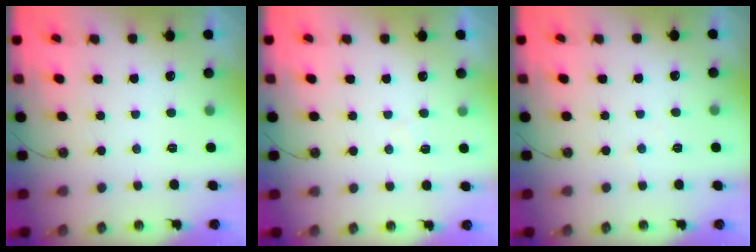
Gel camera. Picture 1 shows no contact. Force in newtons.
{"total": 5.4, "press": 5.4, "slide": 0.7}
{"total": 4.5, "press": 4.4, "slide": 0.7}